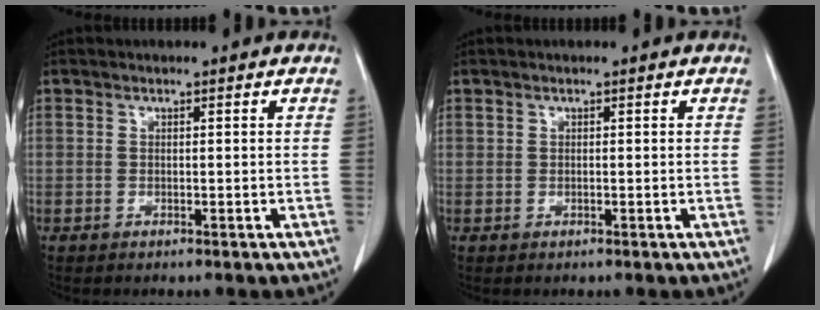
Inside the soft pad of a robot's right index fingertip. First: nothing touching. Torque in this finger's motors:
{"motor_torque": [-0.09, 0.20, 0.00, -0.01]}